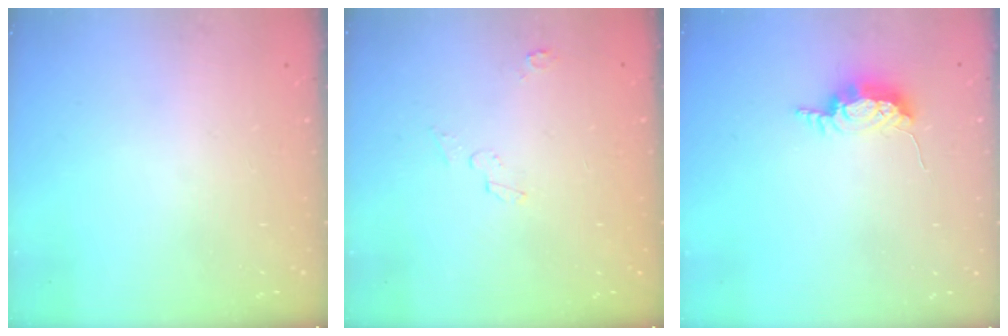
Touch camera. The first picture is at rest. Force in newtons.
{"total": 3.4, "press": 3.4, "slide": 0.3}
{"total": 7.0, "press": 6.9, "slide": 0.5}